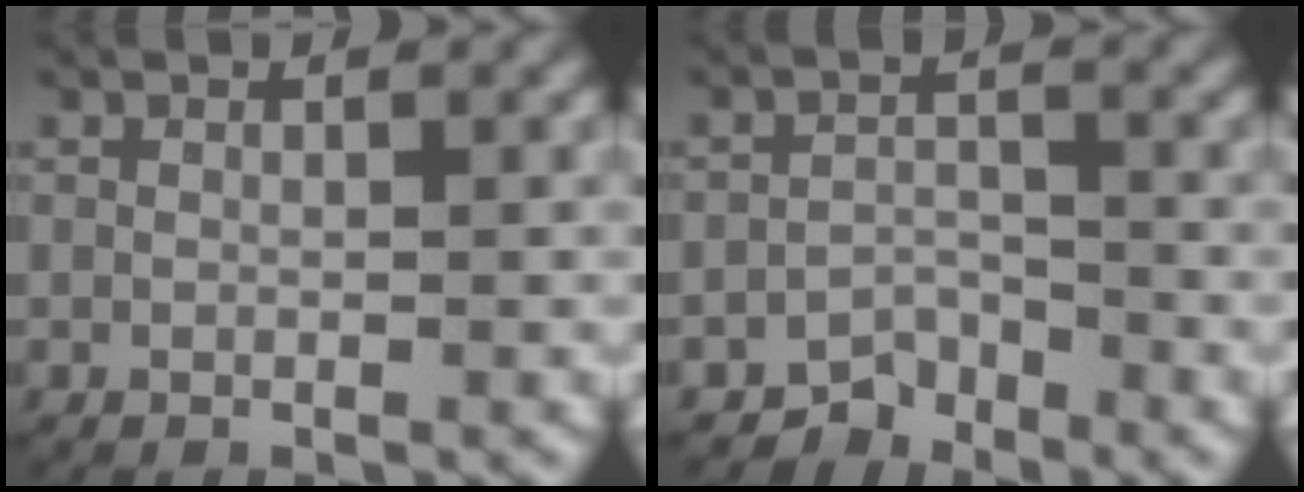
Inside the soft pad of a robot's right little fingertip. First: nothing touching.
{"total": 3.2, "force": [-2.8, 1.5, 0.3], "torque": [-0.006, -0.011, -0.052]}